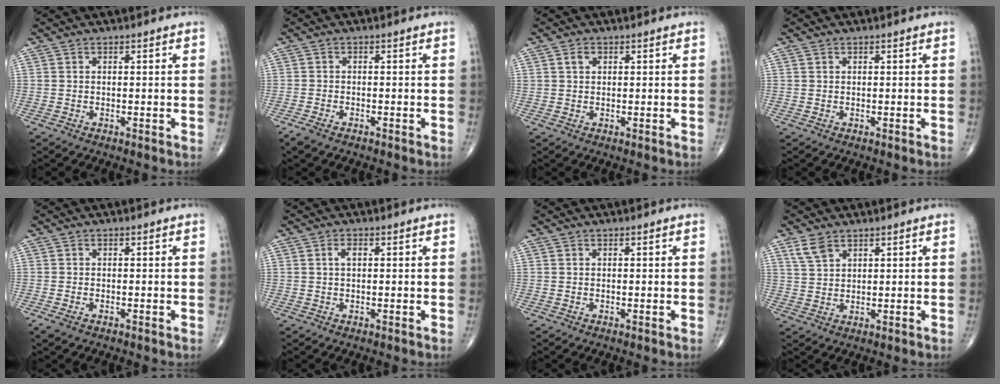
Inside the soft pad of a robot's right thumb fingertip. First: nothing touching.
{"total": 2.5, "force": [-1.8, 1.0, 1.4], "torque": [-0.036, -0.002, -0.032]}
{"total": 1.7, "force": [0.7, 1.2, 1.0], "torque": [-0.013, 0.002, 0.013]}
{"total": 0.0}
{"total": 1.7, "force": [-1.0, 0.8, 1.1], "torque": [-0.031, -0.004, -0.018]}
{"total": 1.7, "force": [0.4, 0.9, 1.4], "torque": [-0.024, 0.007, 0.007]}
{"total": 0.0}
{"total": 4.1, "force": [2.7, 2.5, 2.0], "torque": [-0.032, -0.008, 0.059]}